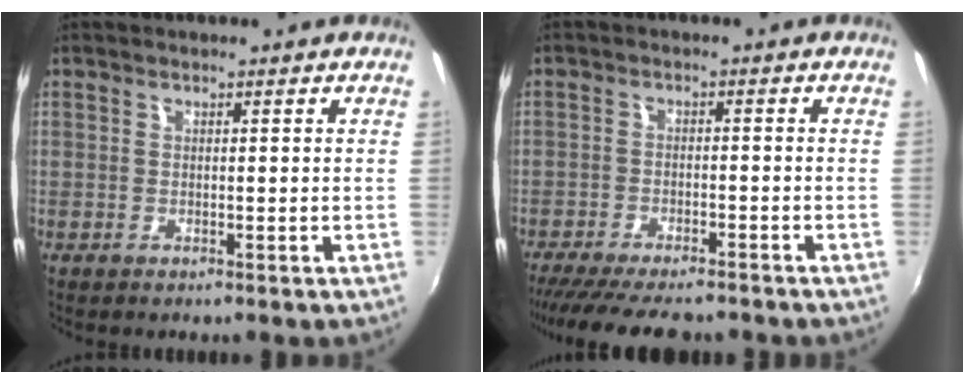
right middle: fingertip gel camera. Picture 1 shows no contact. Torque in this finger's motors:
{"motor_torque": [1.06, -1.08, 0.14, 0.07]}